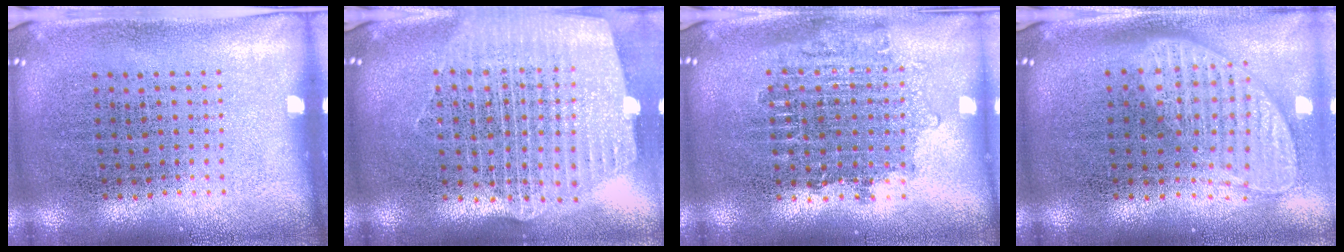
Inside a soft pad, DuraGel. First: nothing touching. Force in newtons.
{"total": 2.6, "press": 2.2, "slide": 1.3}
{"total": 1.6, "press": 1.3, "slide": 0.8}
{"total": 2.0, "press": 1.6, "slide": 1.2}